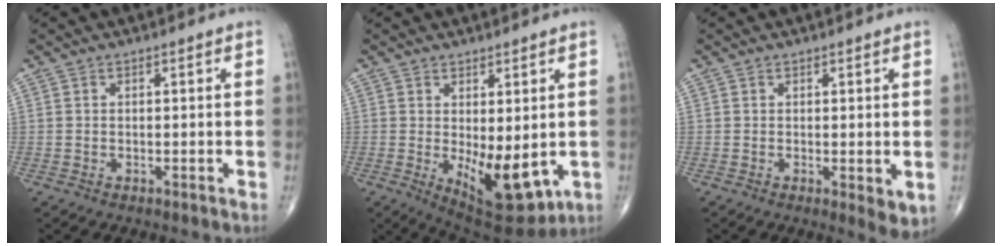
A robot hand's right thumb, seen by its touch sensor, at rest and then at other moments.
{"total": 11.7, "force": [-1.6, 5.2, 10.4], "torque": [-0.137, -0.024, -0.003]}
{"total": 3.5, "force": [-0.1, 1.2, 3.3], "torque": [-0.046, -0.014, 0.001]}